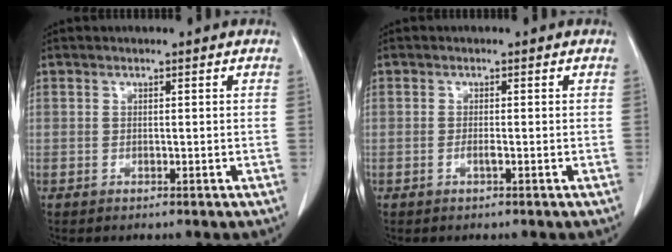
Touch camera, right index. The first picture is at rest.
{"total": 0.8, "force": [-0.3, -0.2, 0.7], "torque": [-0.015, -0.001, -0.006]}